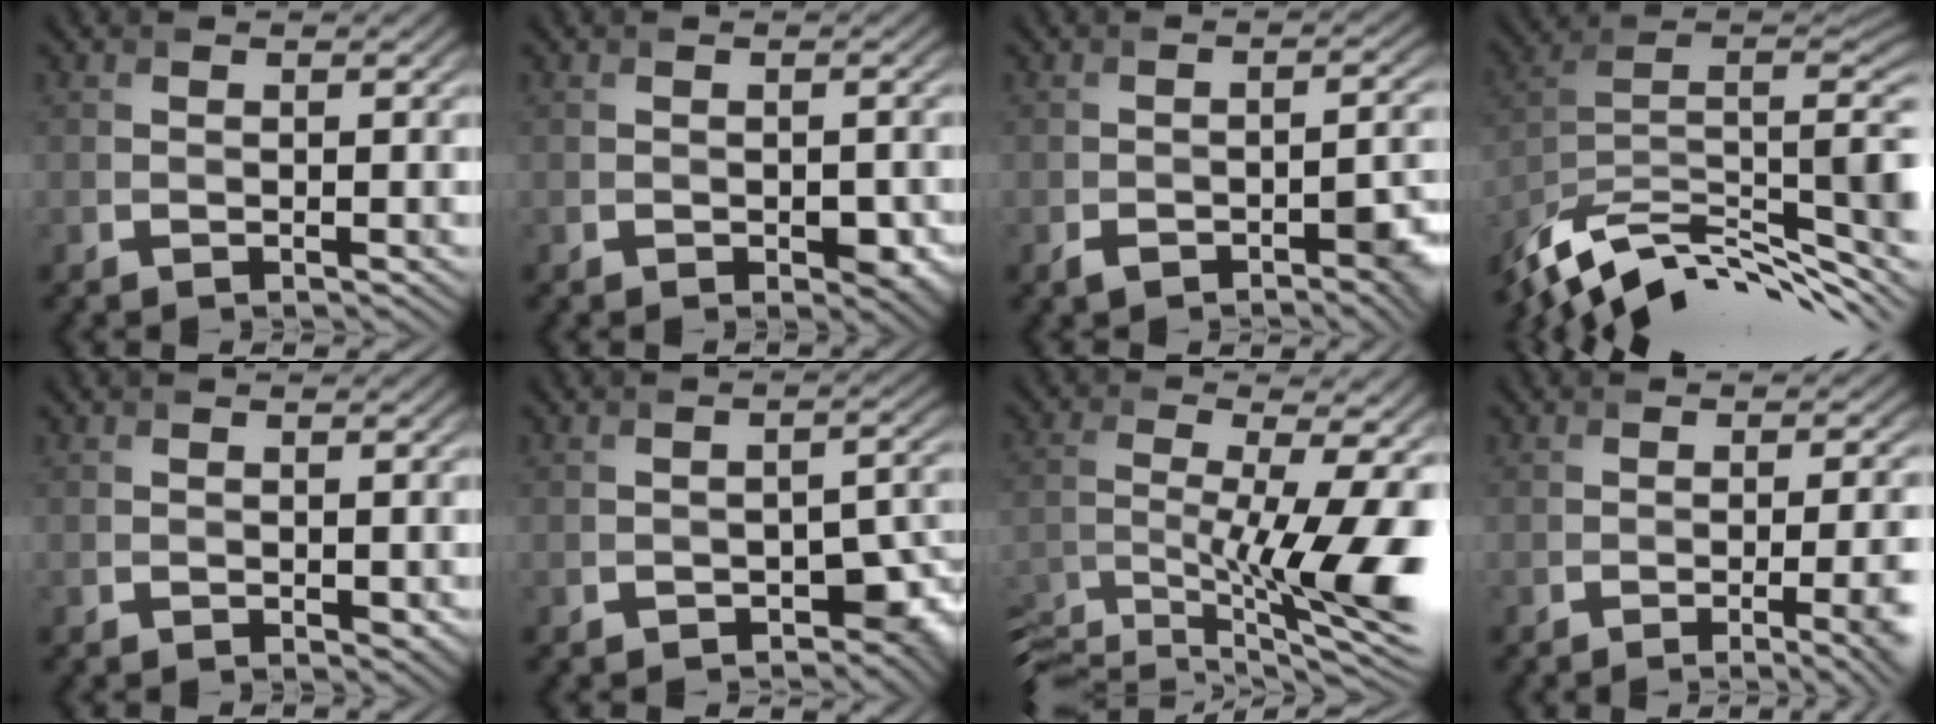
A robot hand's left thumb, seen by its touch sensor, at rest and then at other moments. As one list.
[{"total": 2.4, "force": [-0.7, 1.5, 1.8], "torque": [-0.027, -0.011, -0.003]}, {"total": 5.2, "force": [-2.8, 2.3, 3.7], "torque": [-0.050, 0.001, -0.040]}, {"total": 14.7, "force": [-8.4, 5.7, 10.7], "torque": [-0.217, -0.007, -0.150]}, {"total": 0.9, "force": [-0.1, 0.6, 0.6], "torque": [-0.009, -0.006, 0.002]}, {"total": 5.7, "force": [-2.7, 3.4, 3.7], "torque": [-0.042, -0.014, -0.030]}, {"total": 14.9, "force": [-5.6, 5.2, 12.8], "torque": [-0.234, -0.036, -0.087]}, {"total": 6.5, "force": [-2.0, 2.2, 5.7], "torque": [-0.062, -0.008, -0.017]}]